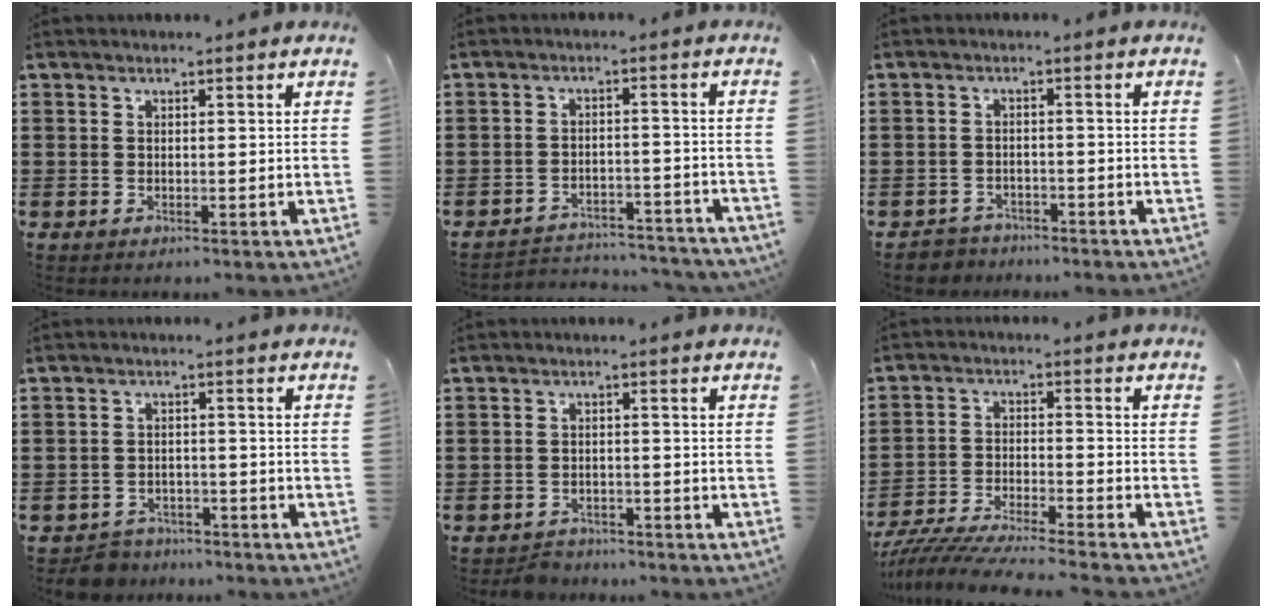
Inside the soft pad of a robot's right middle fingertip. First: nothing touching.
{"total": 3.7, "force": [-3.6, 0.5, 0.5], "torque": [-0.014, 0.004, -0.076]}
{"total": 2.4, "force": [-2.3, 0.6, -0.2], "torque": [-0.006, -0.001, -0.051]}
{"total": 3.6, "force": [-3.5, 0.8, 0.0], "torque": [-0.009, 0.002, -0.074]}
{"total": 2.1, "force": [-2.0, 0.5, -0.1], "torque": [-0.007, -0.002, -0.045]}
{"total": 6.7, "force": [-6.4, -0.3, 1.8], "torque": [-0.043, -0.013, -0.127]}